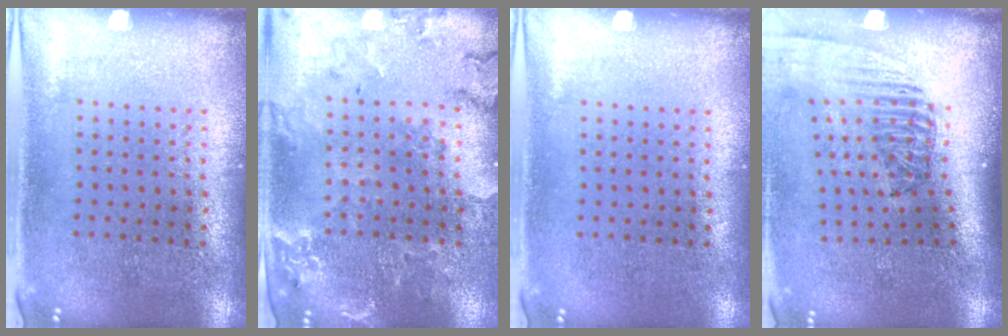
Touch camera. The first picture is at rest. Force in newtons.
{"total": 0.5, "press": 0.5, "slide": 0.2}
{"total": 0.0}
{"total": 2.4, "press": 1.7, "slide": 1.7}